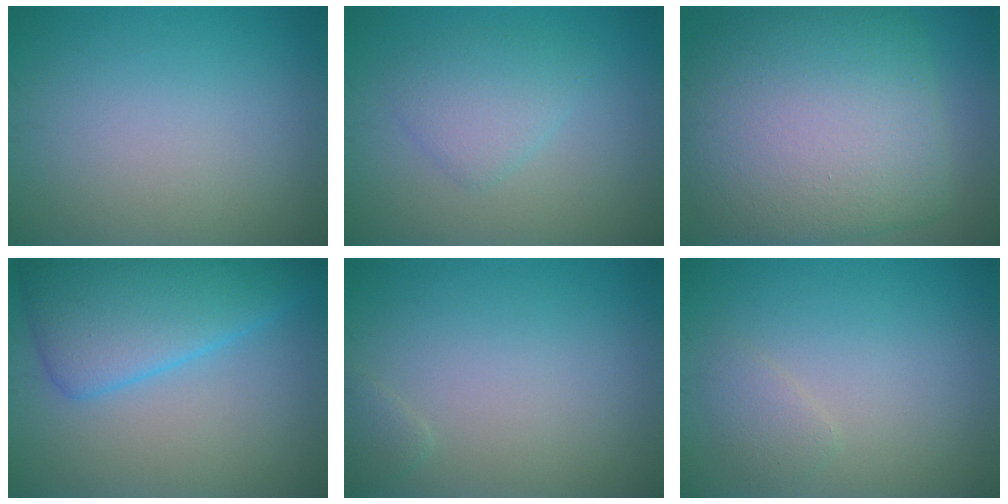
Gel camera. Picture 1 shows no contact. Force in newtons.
{"total": 2.7, "press": 2.7, "slide": 0.0}
{"total": 13.1, "press": 13.1, "slide": 0.3}
{"total": 7.5, "press": 7.5, "slide": 0.3}
{"total": 0.8, "press": 0.8, "slide": 0.0}
{"total": 1.3, "press": 1.3, "slide": 0.1}